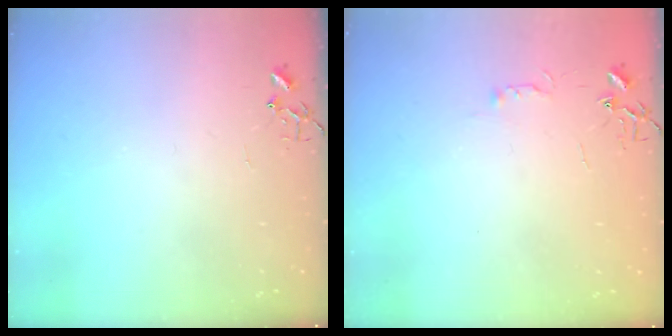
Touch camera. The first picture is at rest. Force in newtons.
{"total": 3.8, "press": 3.8, "slide": 0.5}